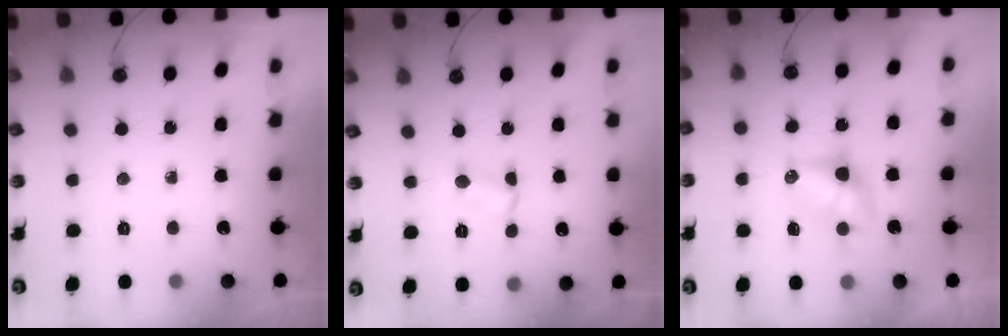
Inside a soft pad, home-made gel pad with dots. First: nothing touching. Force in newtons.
{"total": 2.5, "press": 2.5, "slide": 0.4}
{"total": 6.9, "press": 6.9, "slide": 0.6}